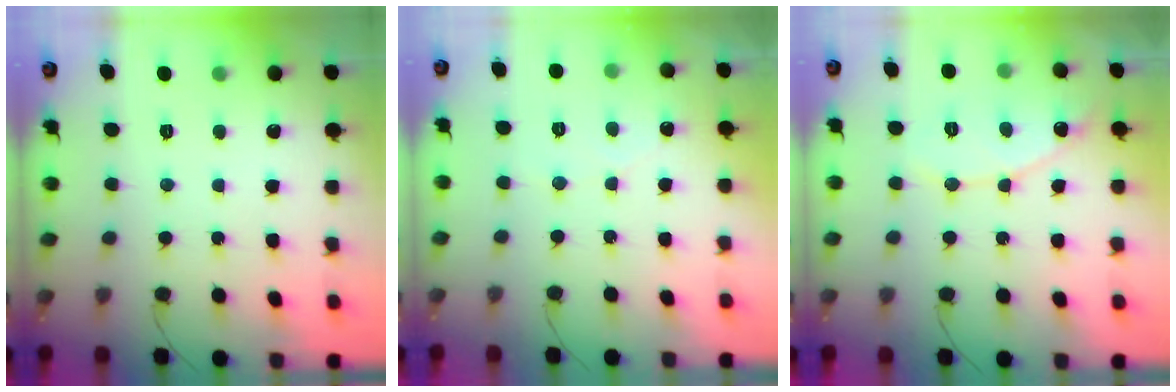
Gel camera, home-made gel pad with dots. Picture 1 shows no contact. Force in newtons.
{"total": 2.5, "press": 2.5, "slide": 0.1}
{"total": 8.2, "press": 8.2, "slide": 0.6}